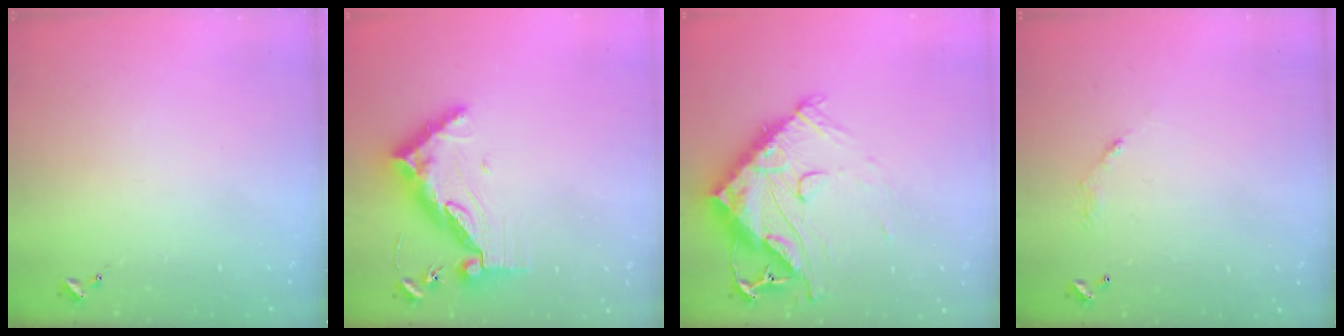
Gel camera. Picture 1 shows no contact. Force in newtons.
{"total": 13.4, "press": 13.3, "slide": 1.4}
{"total": 18.8, "press": 18.7, "slide": 1.7}
{"total": 5.7, "press": 5.7, "slide": 0.4}